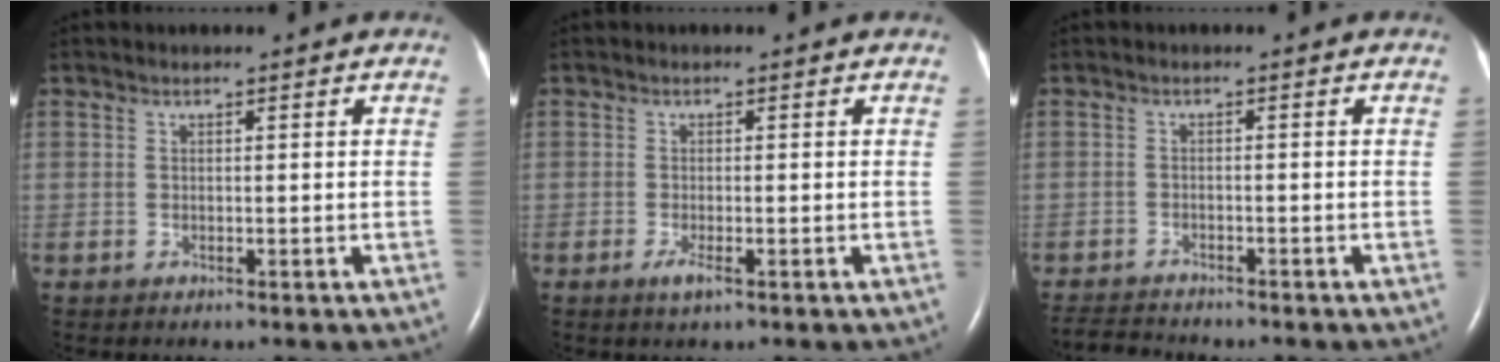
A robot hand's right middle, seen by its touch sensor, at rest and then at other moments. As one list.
[{"total": 1.7, "force": [-0.9, 0.3, 1.4], "torque": [-0.033, -0.004, -0.016]}, {"total": 4.4, "force": [-4.3, 0.4, 0.8], "torque": [-0.013, -0.016, -0.071]}]